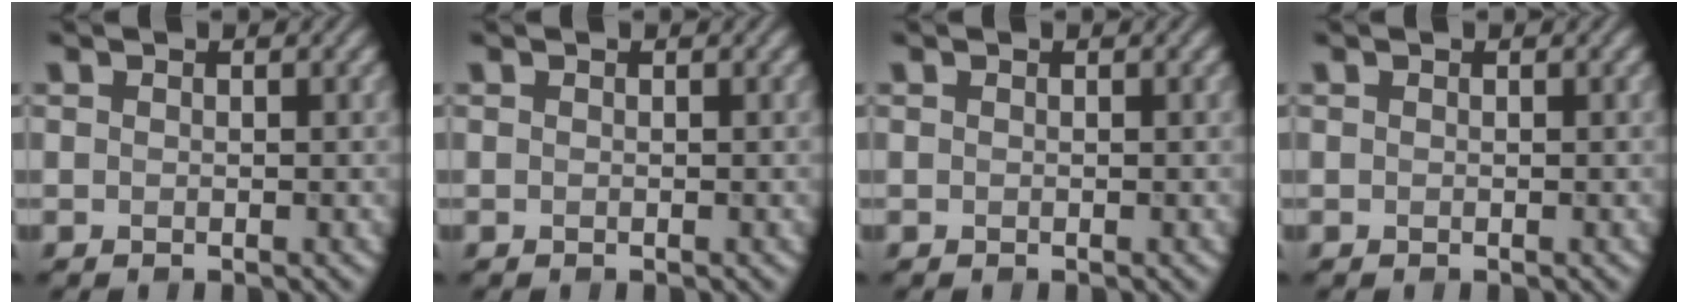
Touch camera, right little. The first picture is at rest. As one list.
[{"total": 0.0}, {"total": 0.0}, {"total": 0.0}]